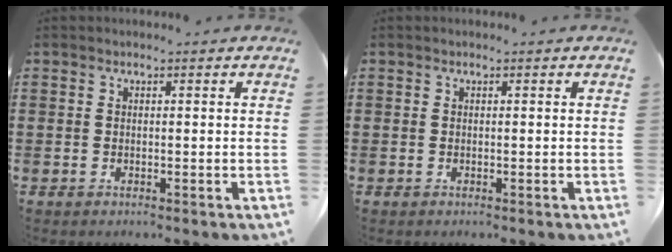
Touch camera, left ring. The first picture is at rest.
{"total": 0.0}